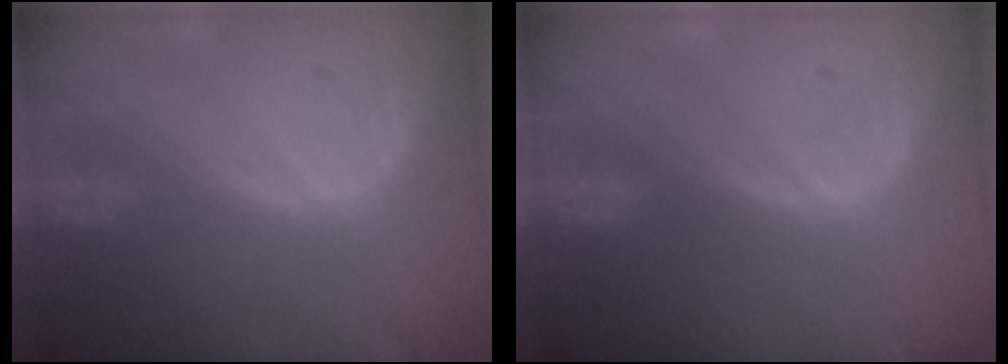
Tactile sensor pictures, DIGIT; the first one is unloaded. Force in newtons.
{"total": 0.0}